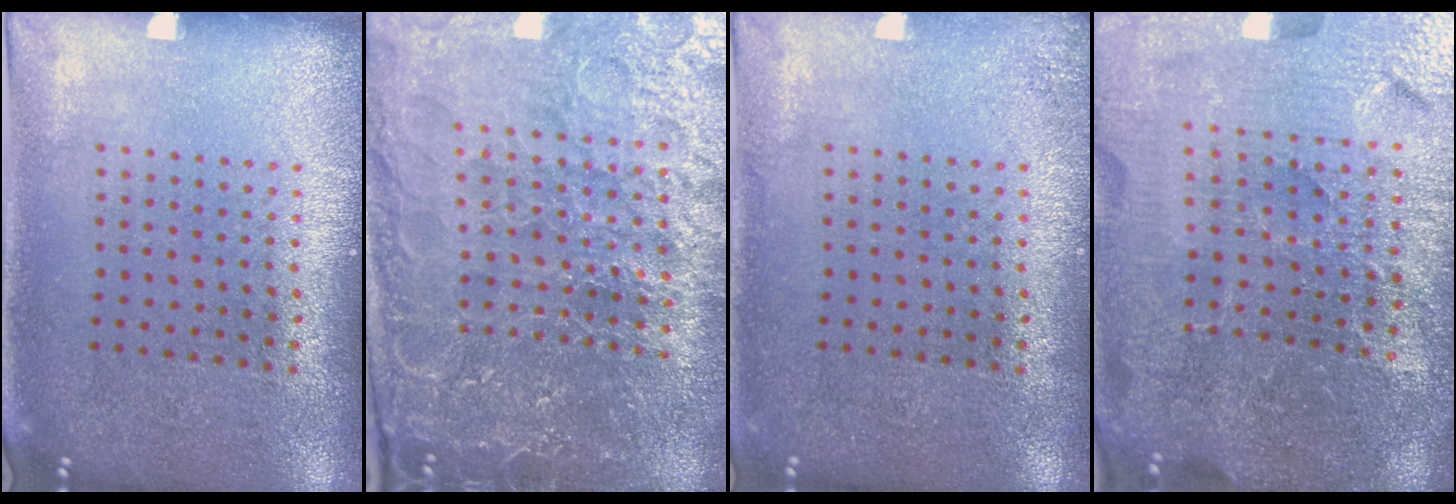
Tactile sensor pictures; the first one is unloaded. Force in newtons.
{"total": 5.7, "press": 5.1, "slide": 2.4}
{"total": 1.2, "press": 1.1, "slide": 0.2}
{"total": 5.7, "press": 5.1, "slide": 2.5}